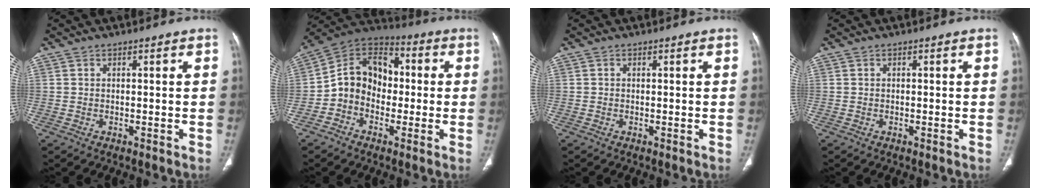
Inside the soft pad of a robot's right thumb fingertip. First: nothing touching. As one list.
[{"total": 12.6, "force": [-1.7, 10.1, 7.3], "torque": [-0.092, 0.041, -0.048]}, {"total": 0.0}, {"total": 0.0}]